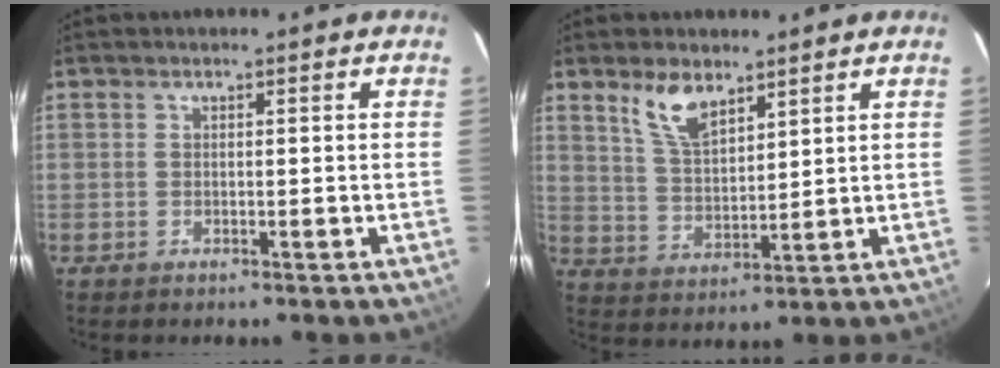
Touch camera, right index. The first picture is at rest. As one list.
[{"total": 7.8, "force": [5.2, 3.4, 4.7], "torque": [-0.087, 0.004, 0.108]}]